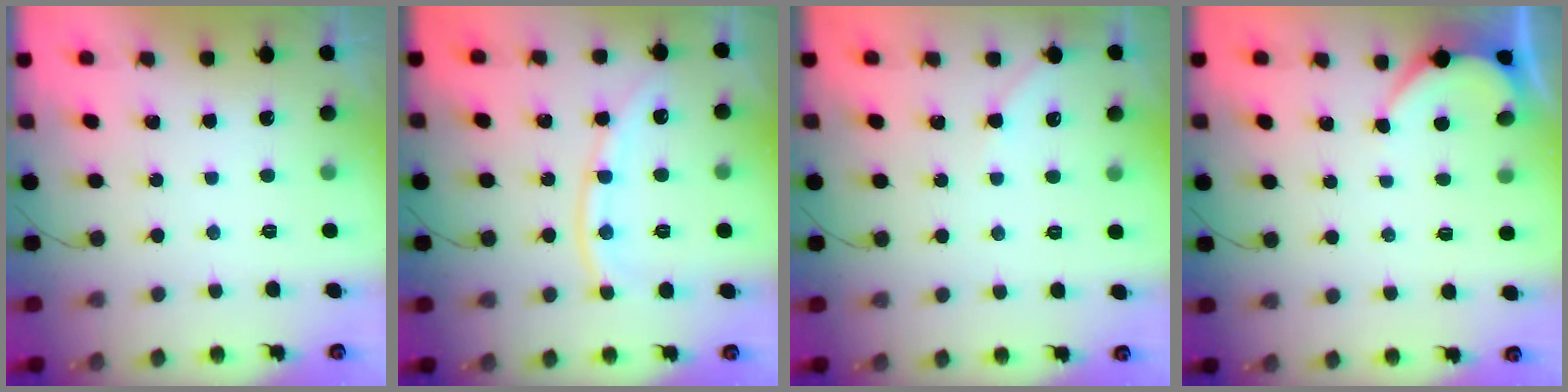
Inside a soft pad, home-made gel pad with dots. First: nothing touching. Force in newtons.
{"total": 10.9, "press": 10.9, "slide": 1.3}
{"total": 2.9, "press": 2.8, "slide": 0.4}
{"total": 2.5, "press": 2.5, "slide": 0.3}